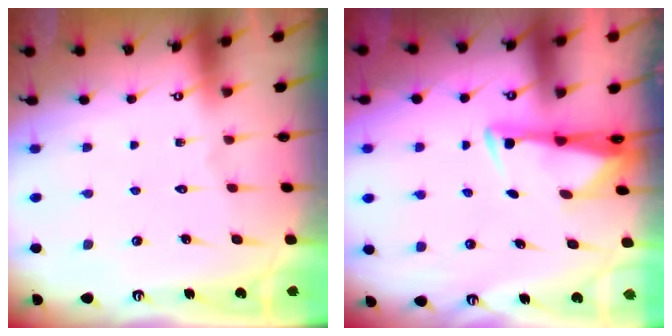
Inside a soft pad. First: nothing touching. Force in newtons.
{"total": 3.0, "press": 2.9, "slide": 0.9}